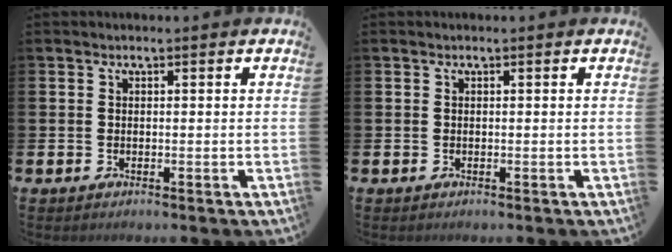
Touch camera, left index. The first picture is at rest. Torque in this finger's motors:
{"motor_torque": [0.00, 0.00, 0.01, 0.00]}